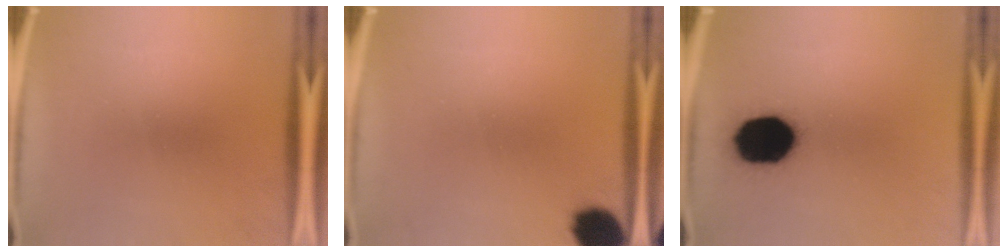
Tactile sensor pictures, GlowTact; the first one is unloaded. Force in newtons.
{"total": 10.3}
{"total": 19.3}